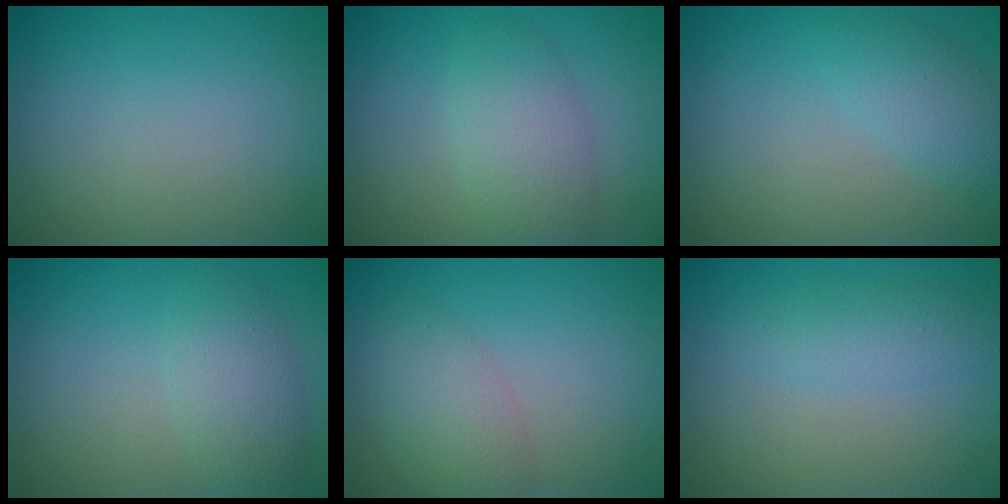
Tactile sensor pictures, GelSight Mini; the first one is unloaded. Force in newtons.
{"total": 3.4, "press": 3.4, "slide": 0.1}
{"total": 2.5, "press": 2.5, "slide": 0.1}
{"total": 2.9, "press": 2.9, "slide": 0.0}
{"total": 2.9, "press": 2.9, "slide": 0.1}
{"total": 2.1, "press": 2.0, "slide": 0.2}